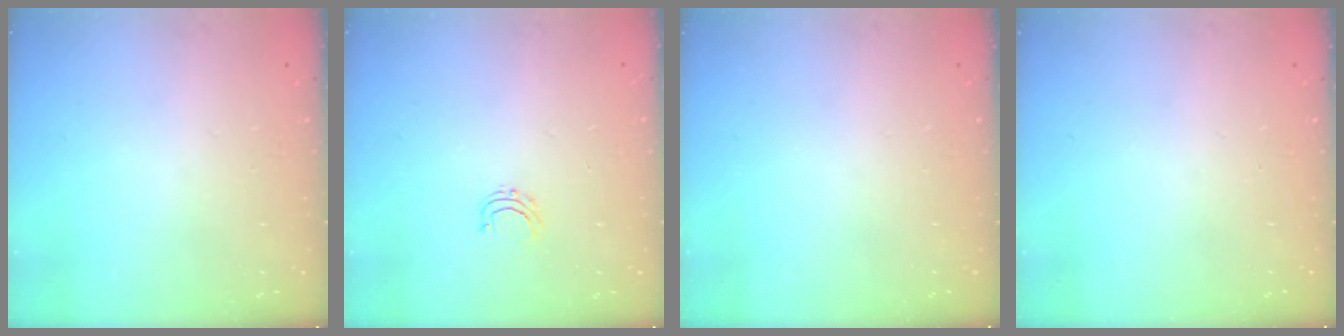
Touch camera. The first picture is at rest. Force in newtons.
{"total": 4.0, "press": 4.0, "slide": 0.3}
{"total": 0.0}
{"total": 0.0}